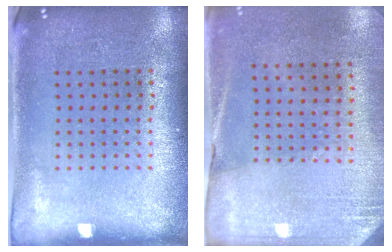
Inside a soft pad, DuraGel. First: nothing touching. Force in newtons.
{"total": 2.6, "press": 2.3, "slide": 1.3}